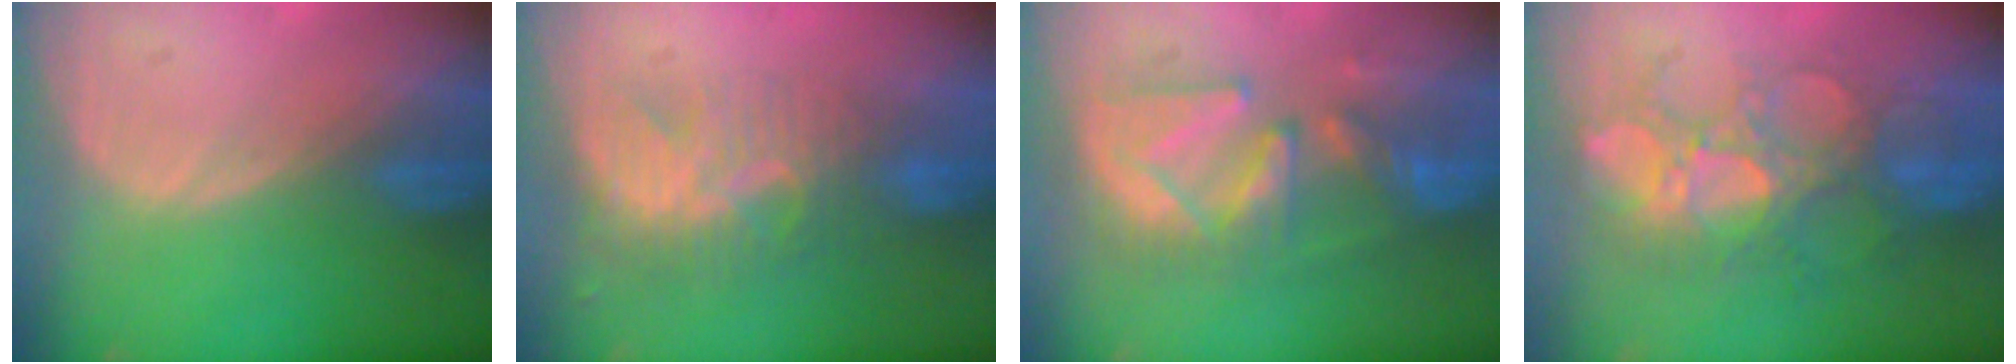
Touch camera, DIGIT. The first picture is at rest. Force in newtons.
{"total": 8.6, "press": 7.6, "slide": 4.1}
{"total": 9.2, "press": 9.2, "slide": 0.3}
{"total": 10.1, "press": 9.2, "slide": 4.0}